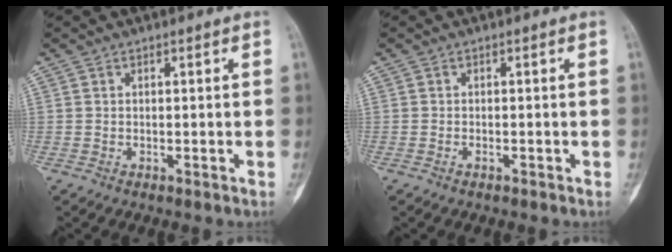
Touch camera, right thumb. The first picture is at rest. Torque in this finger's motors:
{"motor_torque": [-0.78, -0.04, -0.06, 0.27, -0.06]}